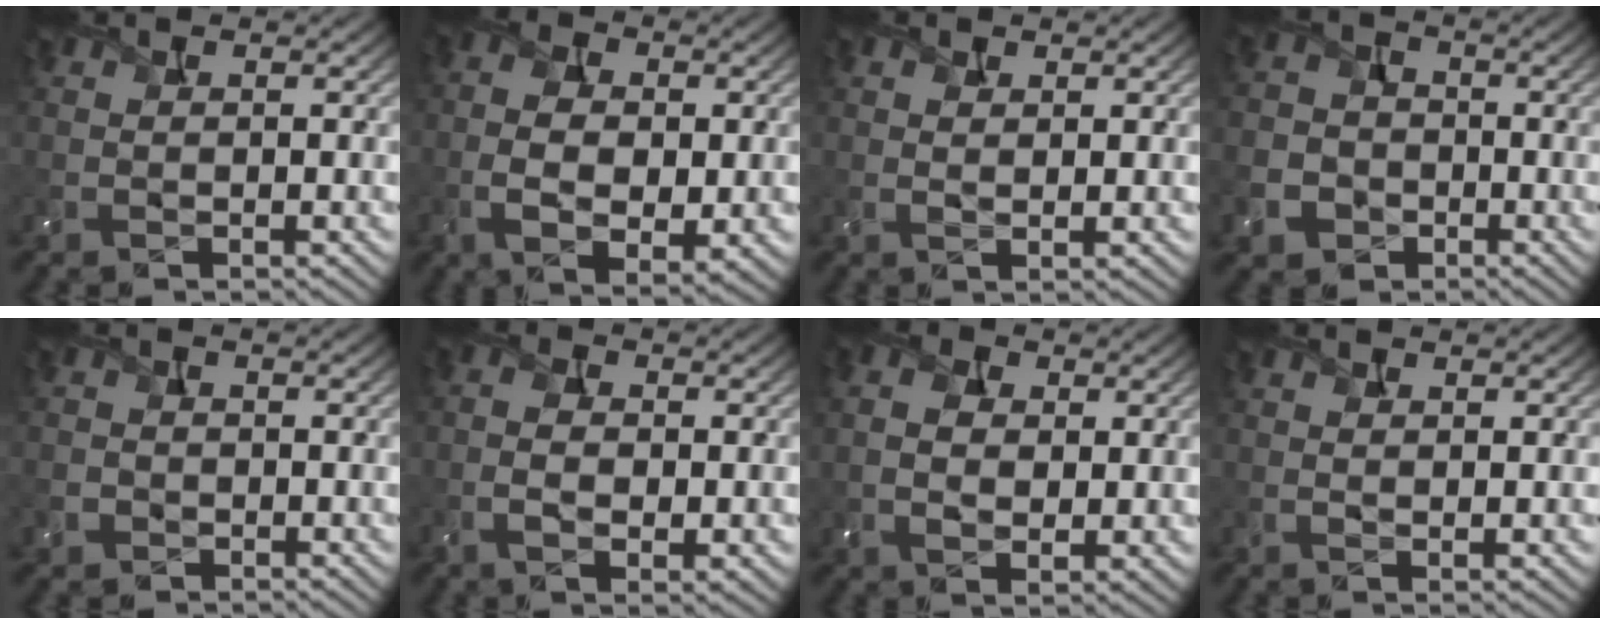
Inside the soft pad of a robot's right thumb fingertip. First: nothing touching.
{"total": 8.0, "force": [-0.9, 4.8, 6.4], "torque": [-0.141, -0.006, -0.015]}
{"total": 1.7, "force": [1.0, 0.8, 1.1], "torque": [-0.027, 0.002, 0.019]}
{"total": 7.3, "force": [-3.0, 6.2, 2.3], "torque": [-0.076, -0.026, -0.072]}
{"total": 2.4, "force": [-0.9, 2.1, 0.7], "torque": [-0.016, -0.001, -0.026]}
{"total": 5.1, "force": [-1.1, 2.7, 4.2], "torque": [-0.084, -0.003, -0.023]}
{"total": 5.2, "force": [0.8, 3.4, 3.8], "torque": [-0.086, 0.001, 0.012]}
{"total": 1.4, "force": [0.6, 0.7, 1.0], "torque": [-0.023, 0.001, 0.012]}